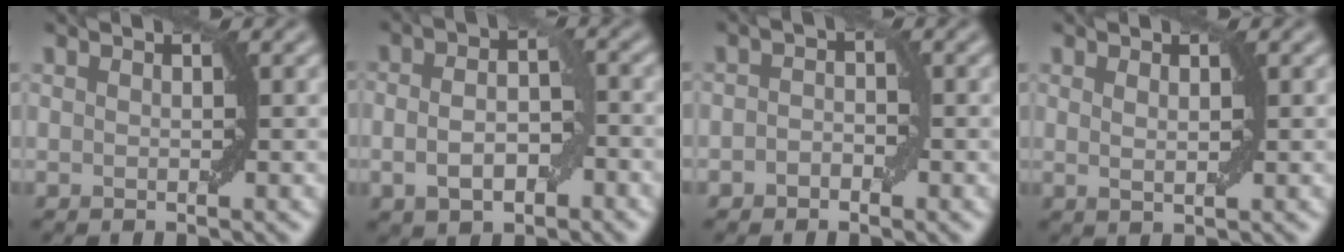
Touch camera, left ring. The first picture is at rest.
{"total": 4.9, "force": [-1.4, 2.6, 3.9], "torque": [-0.070, 0.003, -0.026]}
{"total": 1.5, "force": [-0.7, 1.0, 0.8], "torque": [-0.014, 0.003, -0.017]}
{"total": 1.0, "force": [0.5, 0.2, 0.8], "torque": [-0.014, -0.001, 0.009]}